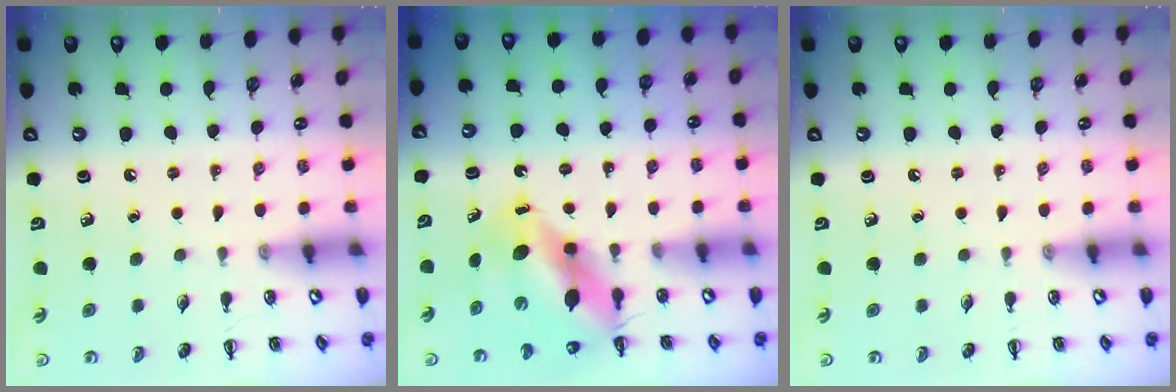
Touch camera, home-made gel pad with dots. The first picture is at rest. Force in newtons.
{"total": 9.9, "press": 9.5, "slide": 2.6}
{"total": 0.0}